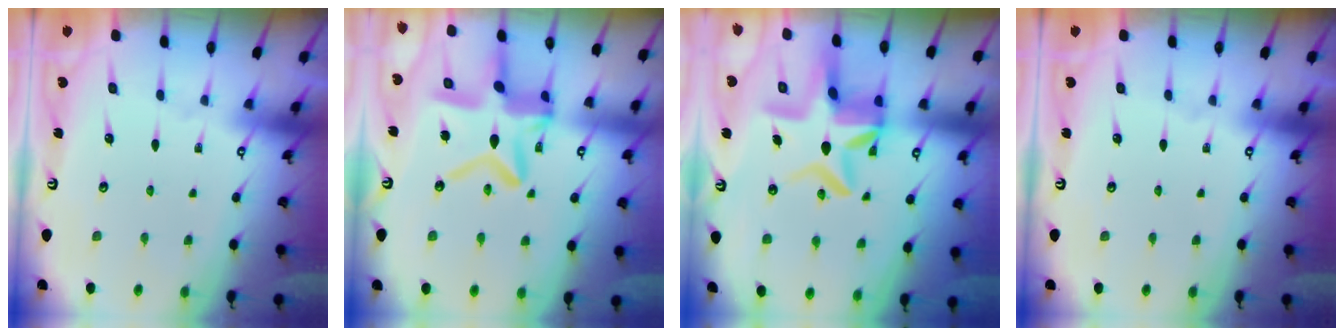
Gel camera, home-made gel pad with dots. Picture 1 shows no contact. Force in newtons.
{"total": 17.9, "press": 17.9, "slide": 1.6}
{"total": 11.6, "press": 11.0, "slide": 3.4}
{"total": 0.0}